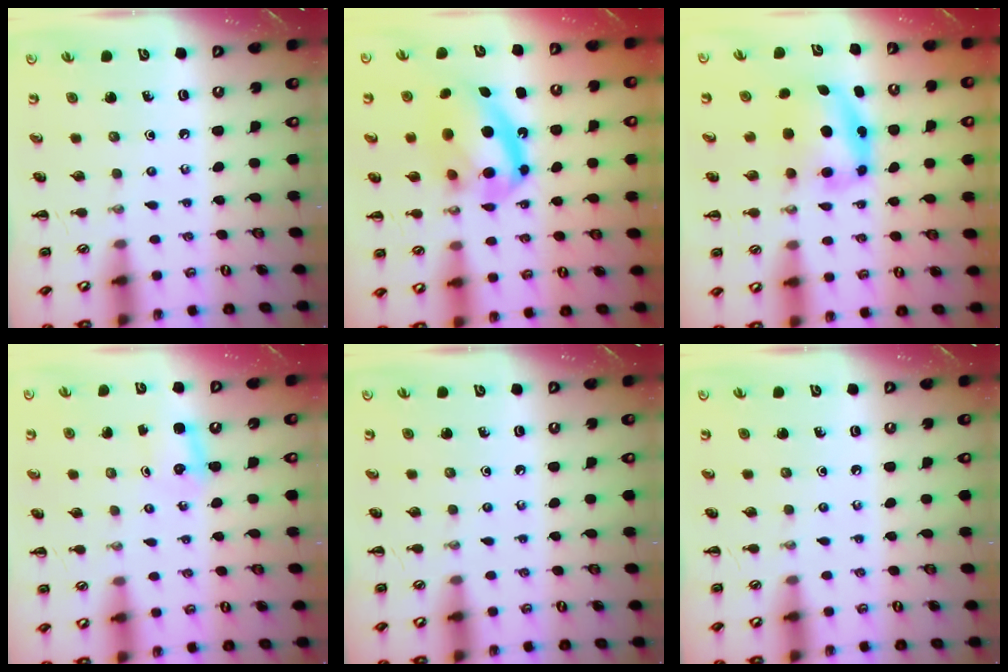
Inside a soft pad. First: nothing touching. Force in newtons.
{"total": 15.1, "press": 14.5, "slide": 4.1}
{"total": 6.1, "press": 6.1, "slide": 0.8}
{"total": 2.8, "press": 2.7, "slide": 0.9}
{"total": 0.0}
{"total": 0.0}